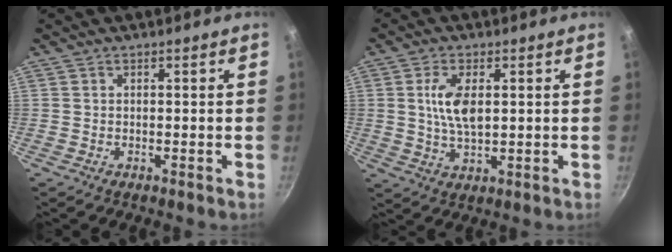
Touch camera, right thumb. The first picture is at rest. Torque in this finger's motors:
{"motor_torque": [0.79, 2.16, 0.91, -0.14, 0.10]}